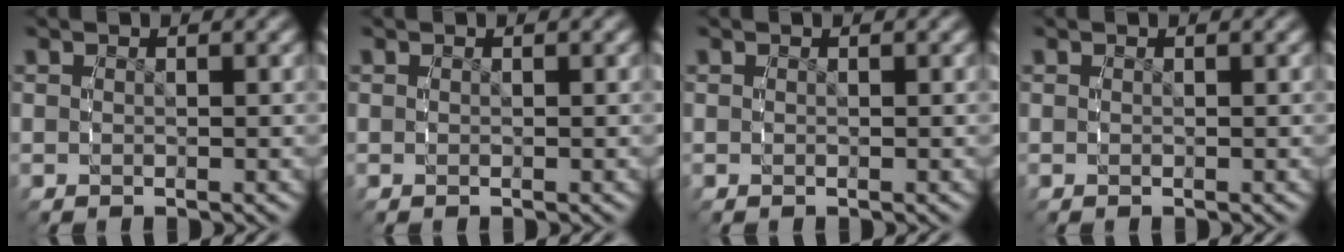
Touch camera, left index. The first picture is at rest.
{"total": 0.0}
{"total": 0.0}
{"total": 0.0}